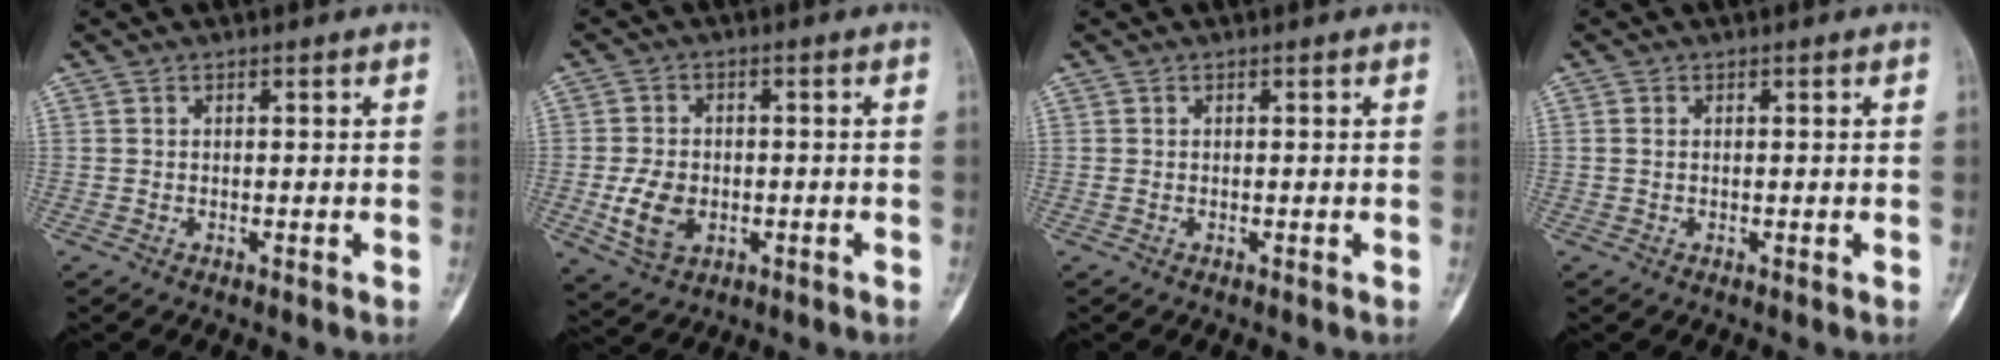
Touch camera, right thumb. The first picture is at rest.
{"total": 7.6, "force": [-1.6, 5.4, 5.1], "torque": [-0.084, 0.002, -0.021]}
{"total": 0.0}
{"total": 0.6, "force": [0.0, 0.5, 0.4], "torque": [-0.008, 0.000, -0.002]}